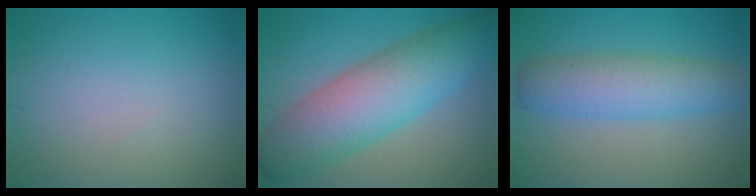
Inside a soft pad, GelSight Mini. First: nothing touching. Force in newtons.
{"total": 9.1, "press": 9.1, "slide": 0.2}
{"total": 5.6, "press": 5.6, "slide": 0.2}